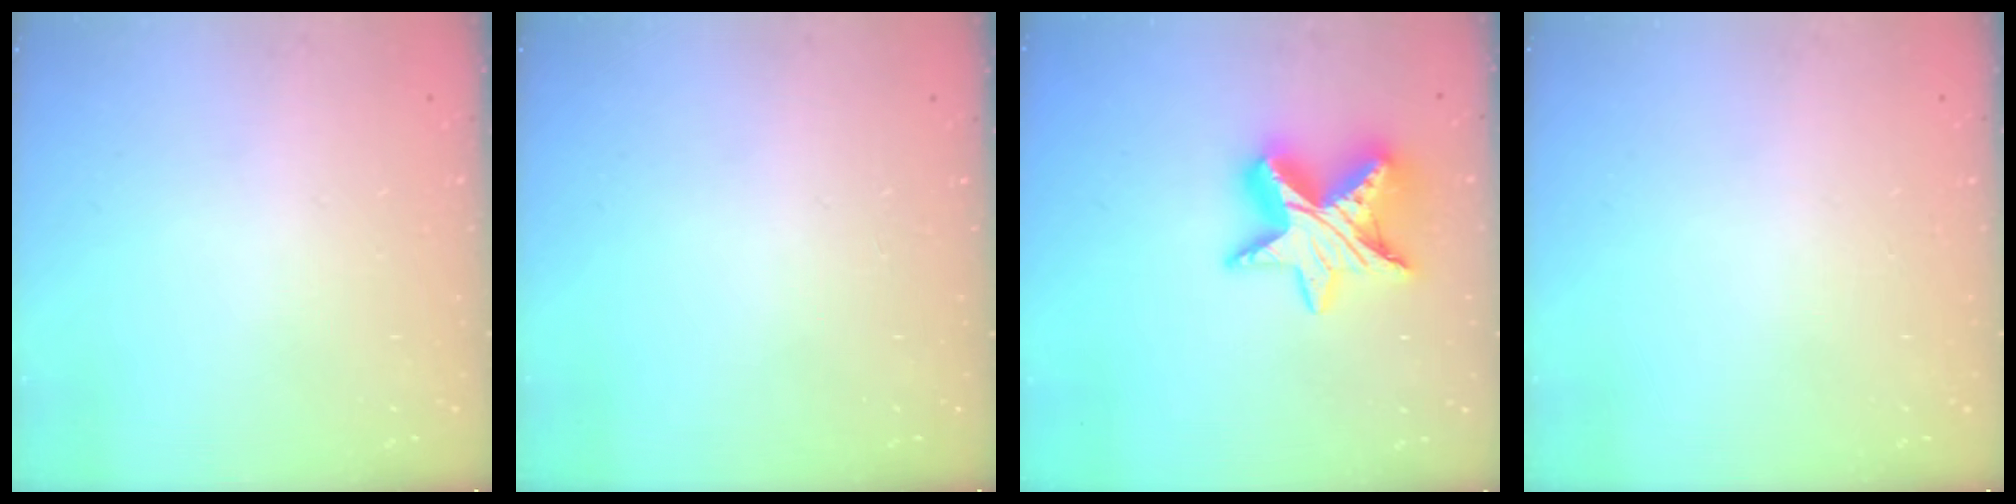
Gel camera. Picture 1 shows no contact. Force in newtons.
{"total": 0.0}
{"total": 14.6, "press": 14.6, "slide": 1.0}
{"total": 0.0}